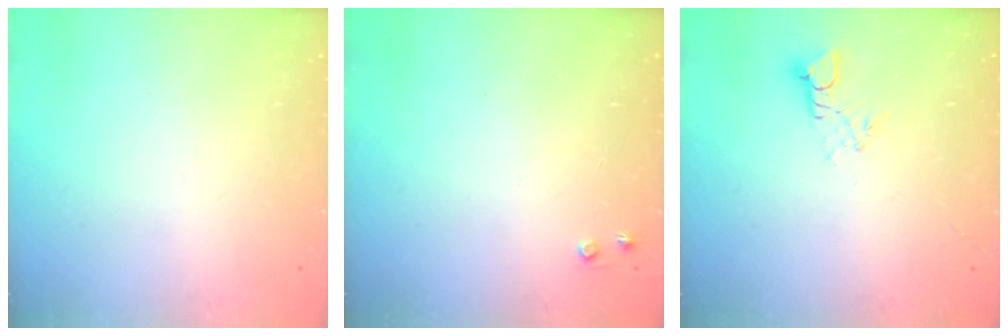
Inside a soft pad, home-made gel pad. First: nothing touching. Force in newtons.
{"total": 3.4, "press": 3.4, "slide": 0.5}
{"total": 2.8, "press": 2.8, "slide": 0.3}